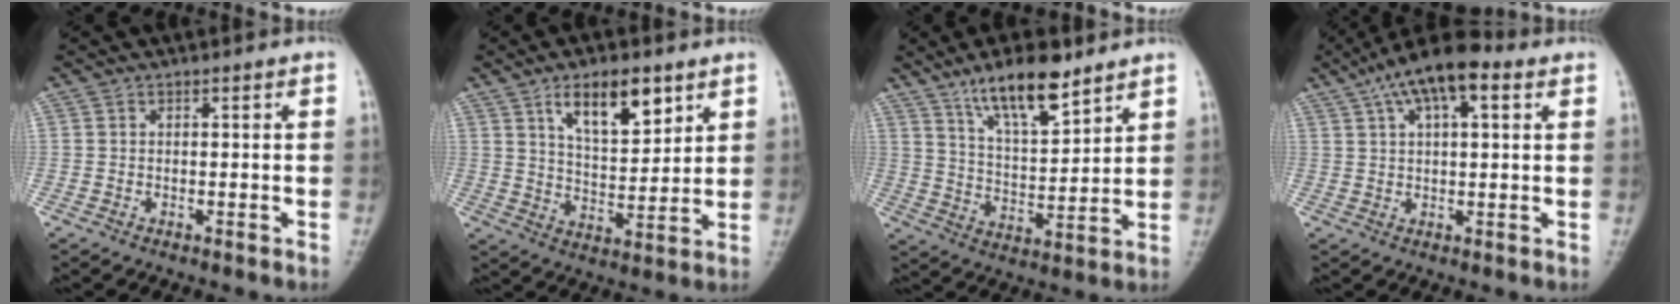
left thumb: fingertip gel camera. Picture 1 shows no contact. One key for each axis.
{"total": 11.6, "fx": 6.3, "fy": 5.0, "fz": 8.3, "tx": -0.114, "ty": -0.036, "tz": 0.113}
{"total": 12.6, "fx": 8.8, "fy": 3.8, "fz": 8.2, "tx": -0.121, "ty": -0.052, "tz": 0.161}
{"total": 12.1, "fx": 6.0, "fy": 4.8, "fz": 9.4, "tx": -0.144, "ty": 0.011, "tz": 0.097}